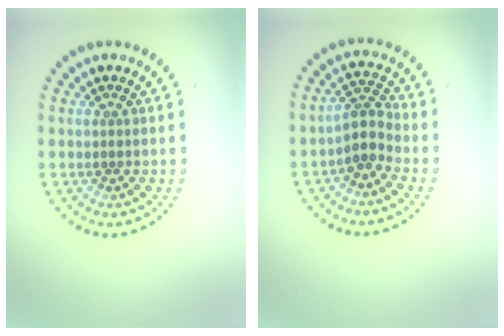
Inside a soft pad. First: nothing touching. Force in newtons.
{"total": 2.6, "press": 2.0, "slide": 1.7}